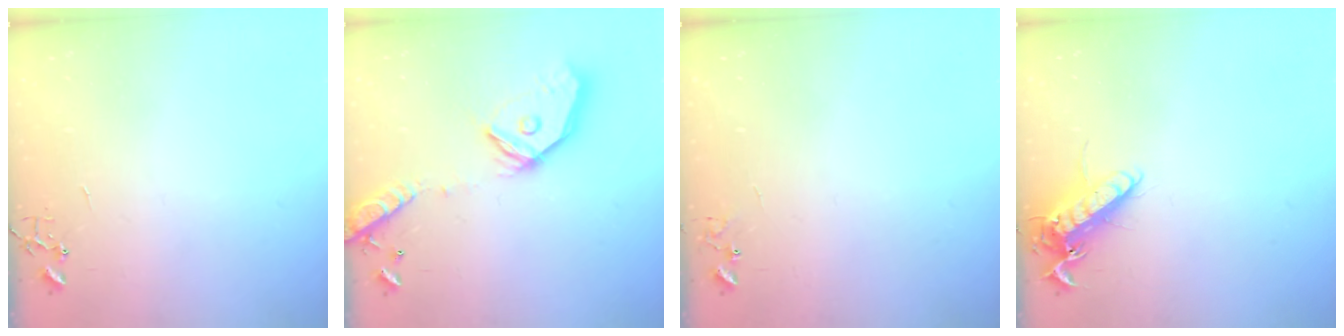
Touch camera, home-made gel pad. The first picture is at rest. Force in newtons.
{"total": 18.4, "press": 18.2, "slide": 3.1}
{"total": 5.9, "press": 5.9, "slide": 0.5}
{"total": 13.5, "press": 13.5, "slide": 1.2}